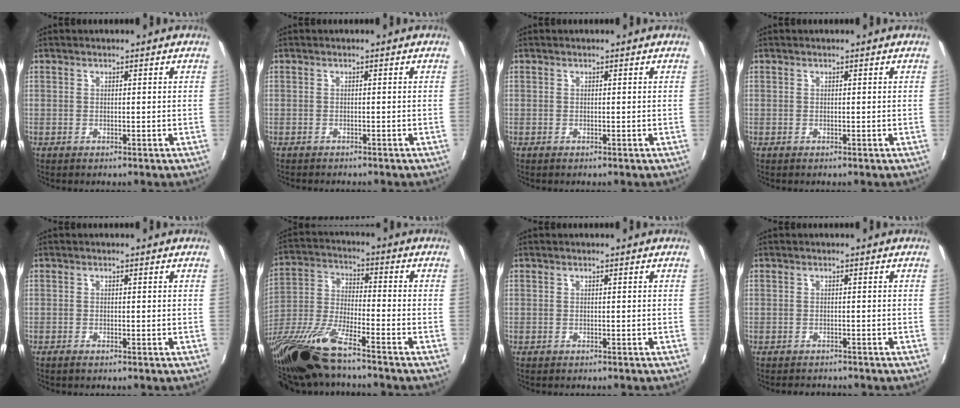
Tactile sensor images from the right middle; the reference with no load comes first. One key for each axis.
{"total": 1.5, "fx": -1.5, "fy": 0.3, "fz": 0.3, "tx": -0.012, "ty": -0.010, "tz": -0.023}
{"total": 0.0}
{"total": 0.0}
{"total": 1.0, "fx": -0.8, "fy": 0.2, "fz": 0.5, "tx": -0.011, "ty": -0.004, "tz": -0.017}
{"total": 16.7, "fx": -12.9, "fy": 2.0, "fz": 10.5, "tx": -0.218, "ty": -0.047, "tz": -0.249}
{"total": 0.7, "fx": -0.6, "fy": 0.2, "fz": 0.2, "tx": -0.005, "ty": -0.003, "tz": -0.010}
{"total": 3.0, "fx": -2.8, "fy": 1.0, "fz": 0.5, "tx": -0.018, "ty": -0.008, "tz": -0.045}